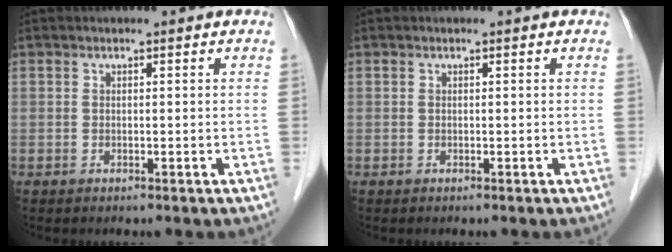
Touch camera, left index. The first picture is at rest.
{"total": 0.0}